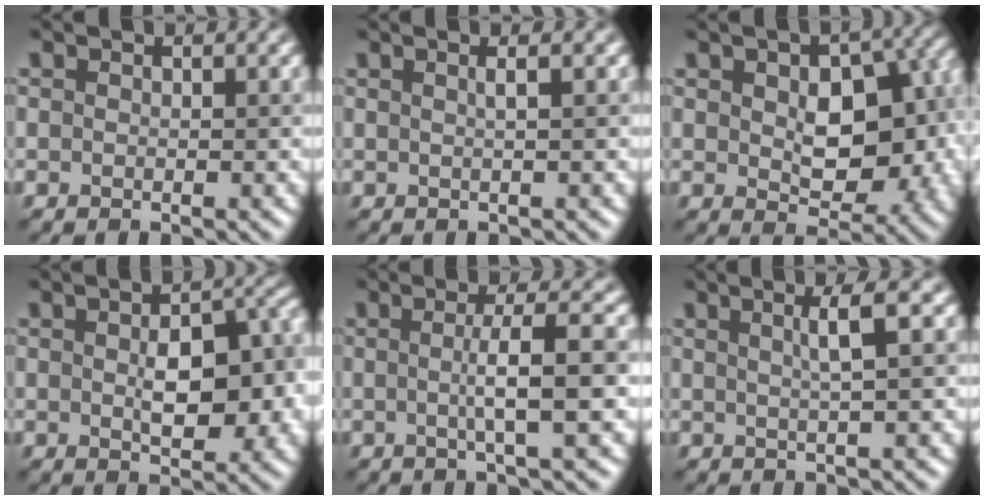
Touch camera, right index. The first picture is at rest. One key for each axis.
{"total": 2.2, "fx": 0.6, "fy": 0.9, "fz": 1.9, "tx": -0.012, "ty": 0.005, "tz": -0.012}
{"total": 9.9, "fx": 0.4, "fy": 6.0, "fz": 7.8, "tx": -0.104, "ty": -0.006, "tz": 0.019}
{"total": 7.6, "fx": -0.3, "fy": 3.8, "fz": 6.6, "tx": -0.090, "ty": 0.004, "tz": 0.000}
{"total": 4.6, "fx": -0.2, "fy": 0.7, "fz": 4.6, "tx": -0.067, "ty": 0.005, "tz": -0.007}
{"total": 3.1, "fx": 0.6, "fy": 0.4, "fz": 3.0, "tx": -0.043, "ty": 0.012, "tz": 0.009}